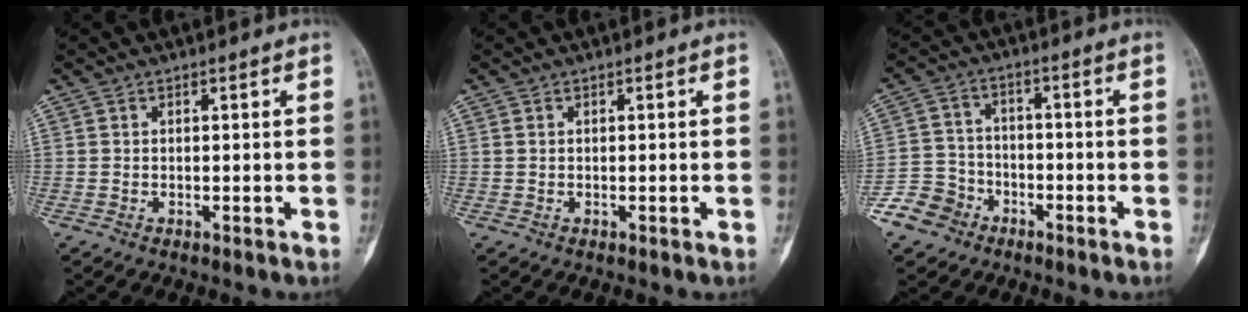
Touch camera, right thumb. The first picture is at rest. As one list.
[{"total": 0.0}, {"total": 7.7, "force": [-4.8, 5.9, 1.4], "torque": [-0.006, 0.034, -0.096]}]